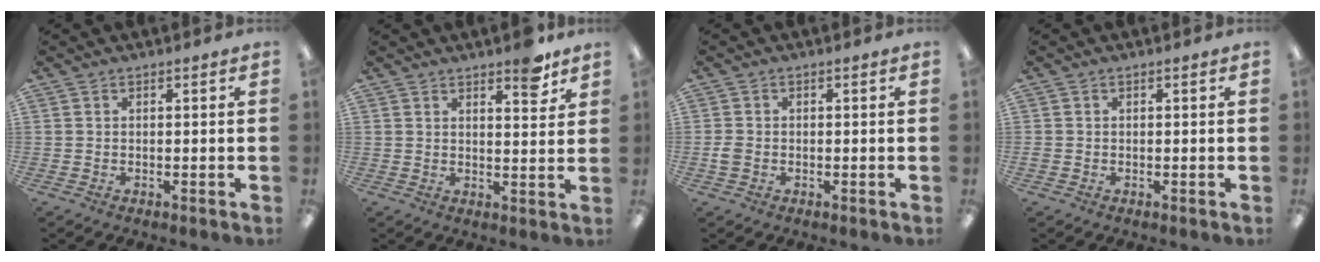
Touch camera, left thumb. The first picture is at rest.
{"total": 5.8, "force": [4.5, 1.8, 3.3], "torque": [-0.028, -0.031, 0.070]}
{"total": 2.1, "force": [-0.5, 1.6, 1.3], "torque": [-0.021, 0.004, -0.008]}
{"total": 0.6, "force": [-0.2, 0.5, 0.3], "torque": [-0.005, 0.002, -0.004]}